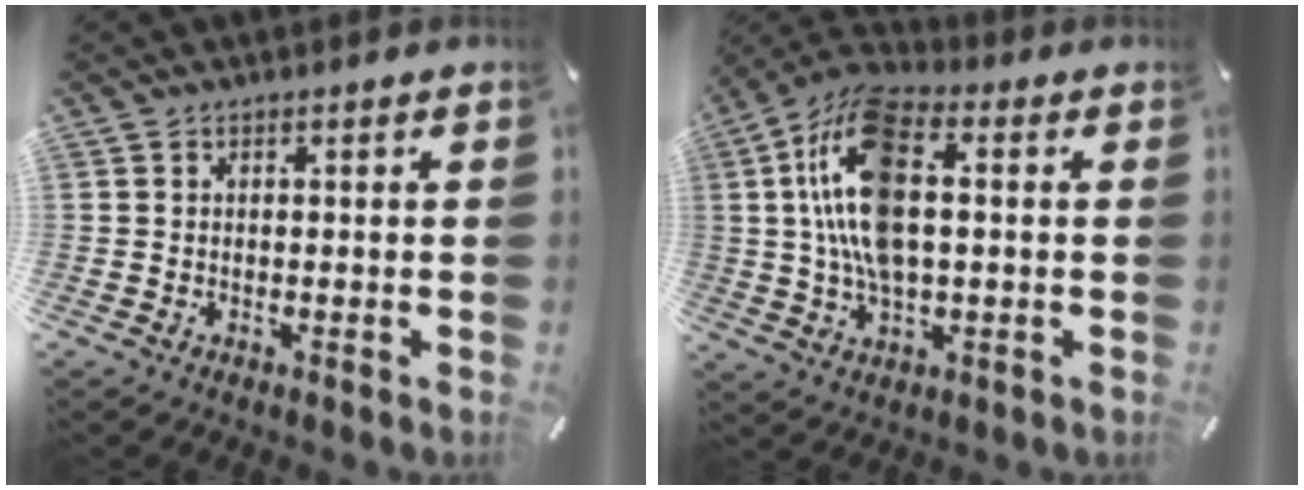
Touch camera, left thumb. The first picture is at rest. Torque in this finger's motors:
{"motor_torque": [2.49, 2.51, 1.82, -0.95, 0.49]}